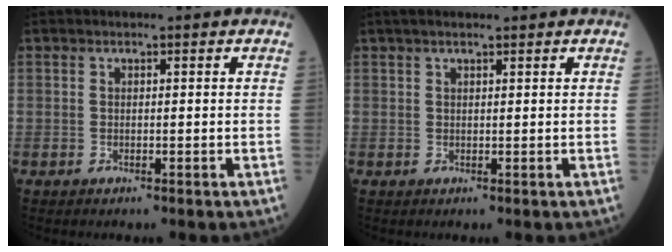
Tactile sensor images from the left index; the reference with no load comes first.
{"total": 2.8, "force": [2.1, 0.4, 1.7], "torque": [-0.029, 0.019, 0.036]}